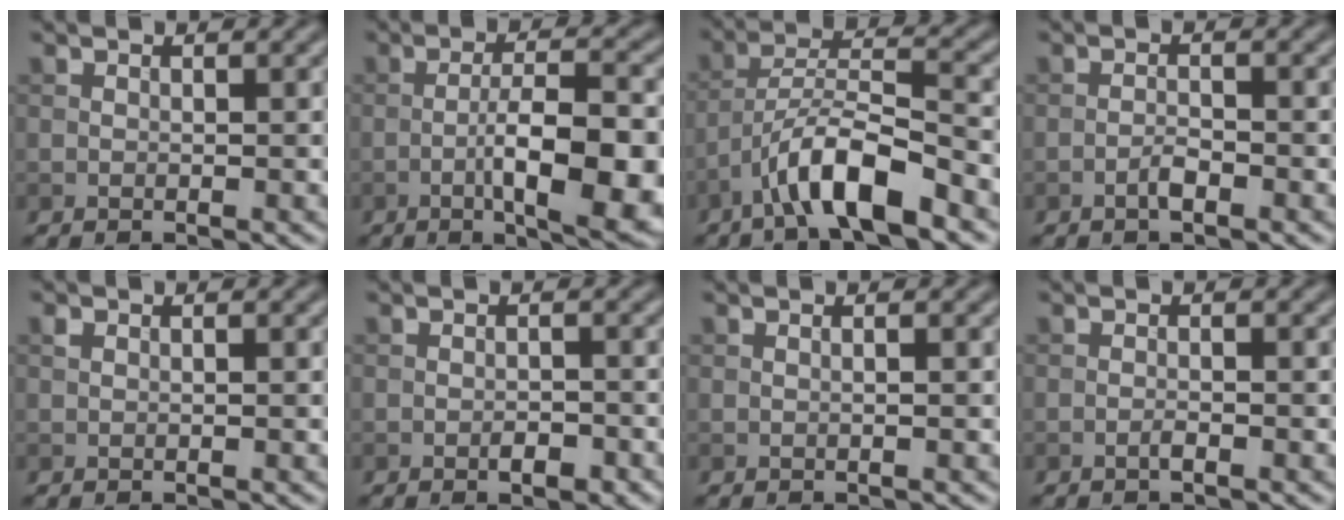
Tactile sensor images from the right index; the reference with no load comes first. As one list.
[{"total": 9.8, "force": [-2.7, 2.8, 9.0], "torque": [-0.139, -0.007, -0.038]}, {"total": 7.3, "force": [-4.5, 1.7, 5.5], "torque": [-0.096, 0.014, -0.080]}, {"total": 1.5, "force": [-0.9, 0.3, 1.2], "torque": [-0.022, 0.003, -0.020]}, {"total": 0.7, "force": [0.2, 0.3, 0.6], "torque": [-0.012, 0.003, 0.004]}, {"total": 1.7, "force": [-0.9, 0.7, 1.3], "torque": [-0.019, 0.000, -0.015]}, {"total": 0.6, "force": [0.0, 0.1, 0.6], "torque": [-0.010, 0.002, 0.000]}, {"total": 0.9, "force": [-0.6, 0.1, 0.7], "torque": [-0.013, 0.002, -0.012]}]